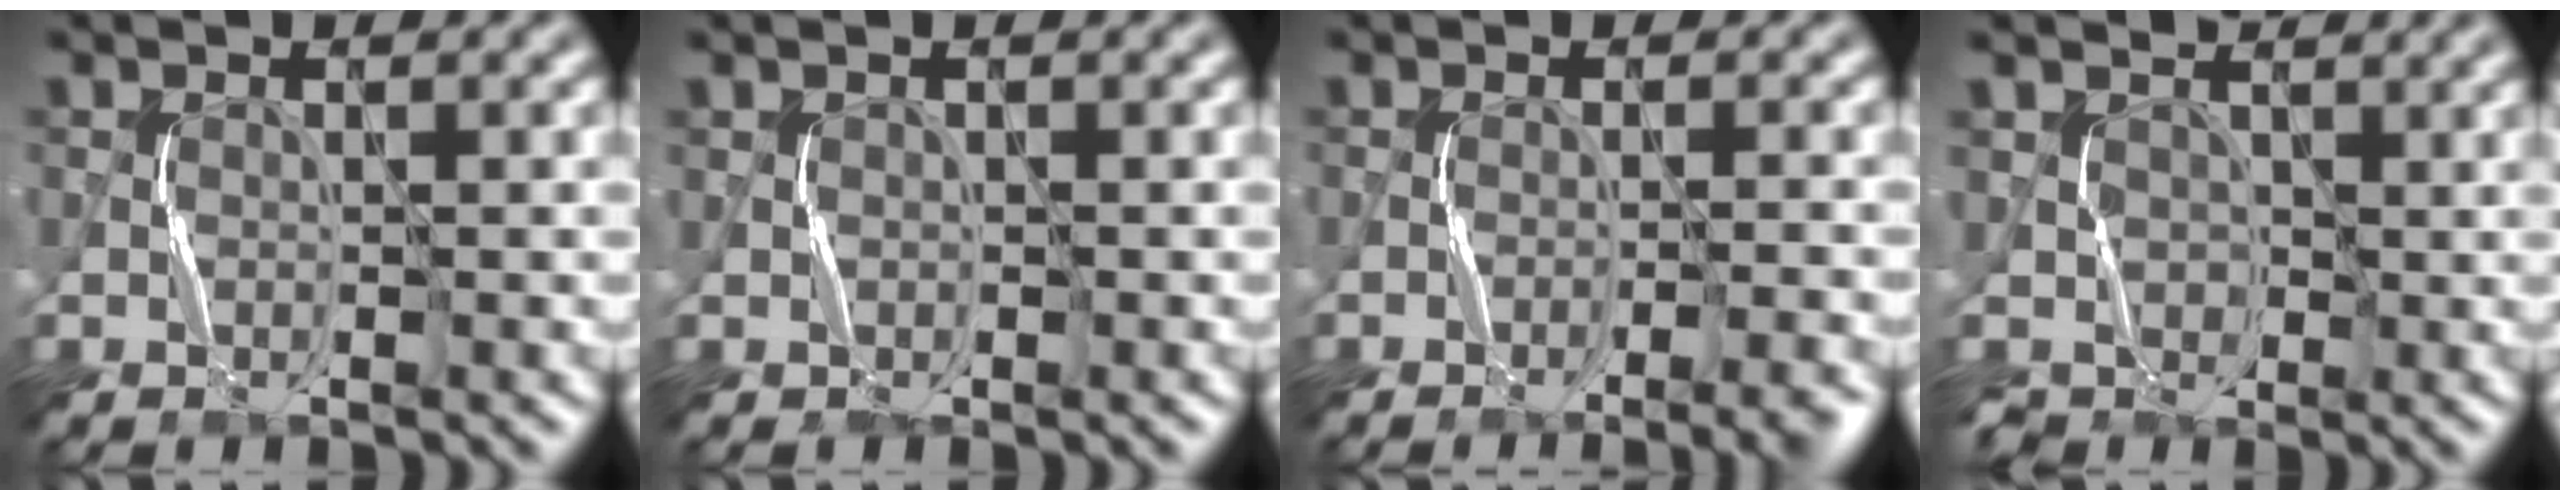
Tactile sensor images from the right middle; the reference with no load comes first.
{"total": 0.7, "force": [0.4, 0.6, -0.1], "torque": [-0.001, 0.000, 0.010]}
{"total": 3.1, "force": [-1.9, 0.3, 2.4], "torque": [-0.023, 0.013, -0.029]}
{"total": 3.6, "force": [1.3, 3.3, 0.8], "torque": [-0.028, 0.004, 0.014]}